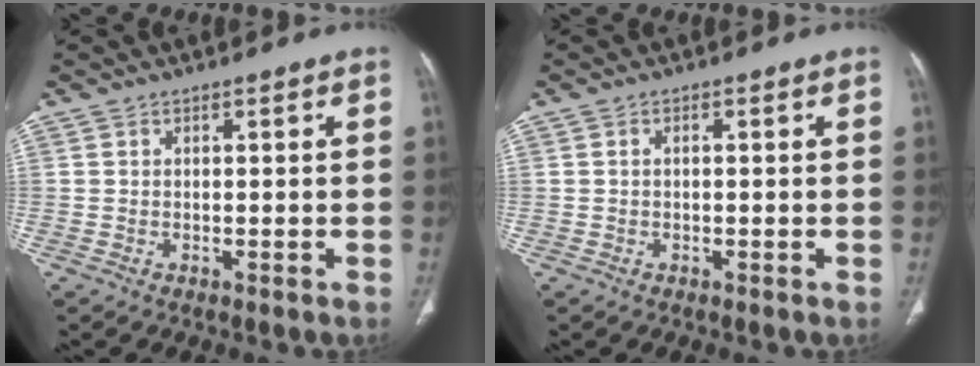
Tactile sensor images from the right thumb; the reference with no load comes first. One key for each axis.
{"total": 0.6, "fx": 0.0, "fy": 0.3, "fz": 0.5, "tx": -0.012, "ty": 0.000, "tz": -0.002}